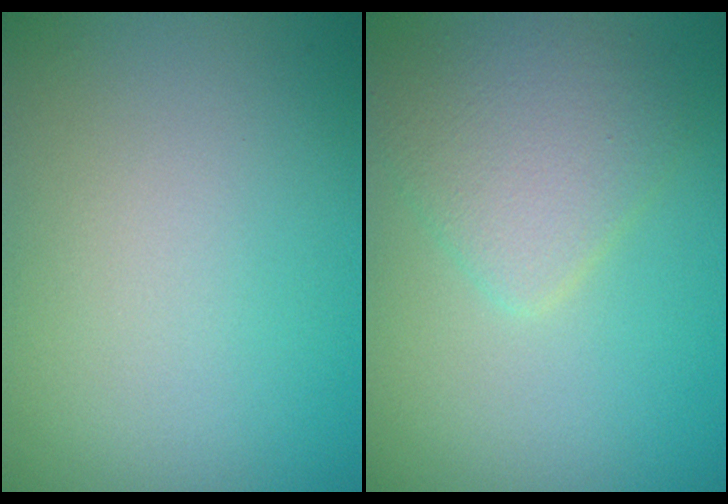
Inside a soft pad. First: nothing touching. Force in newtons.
{"total": 3.7, "press": 3.7, "slide": 0.1}